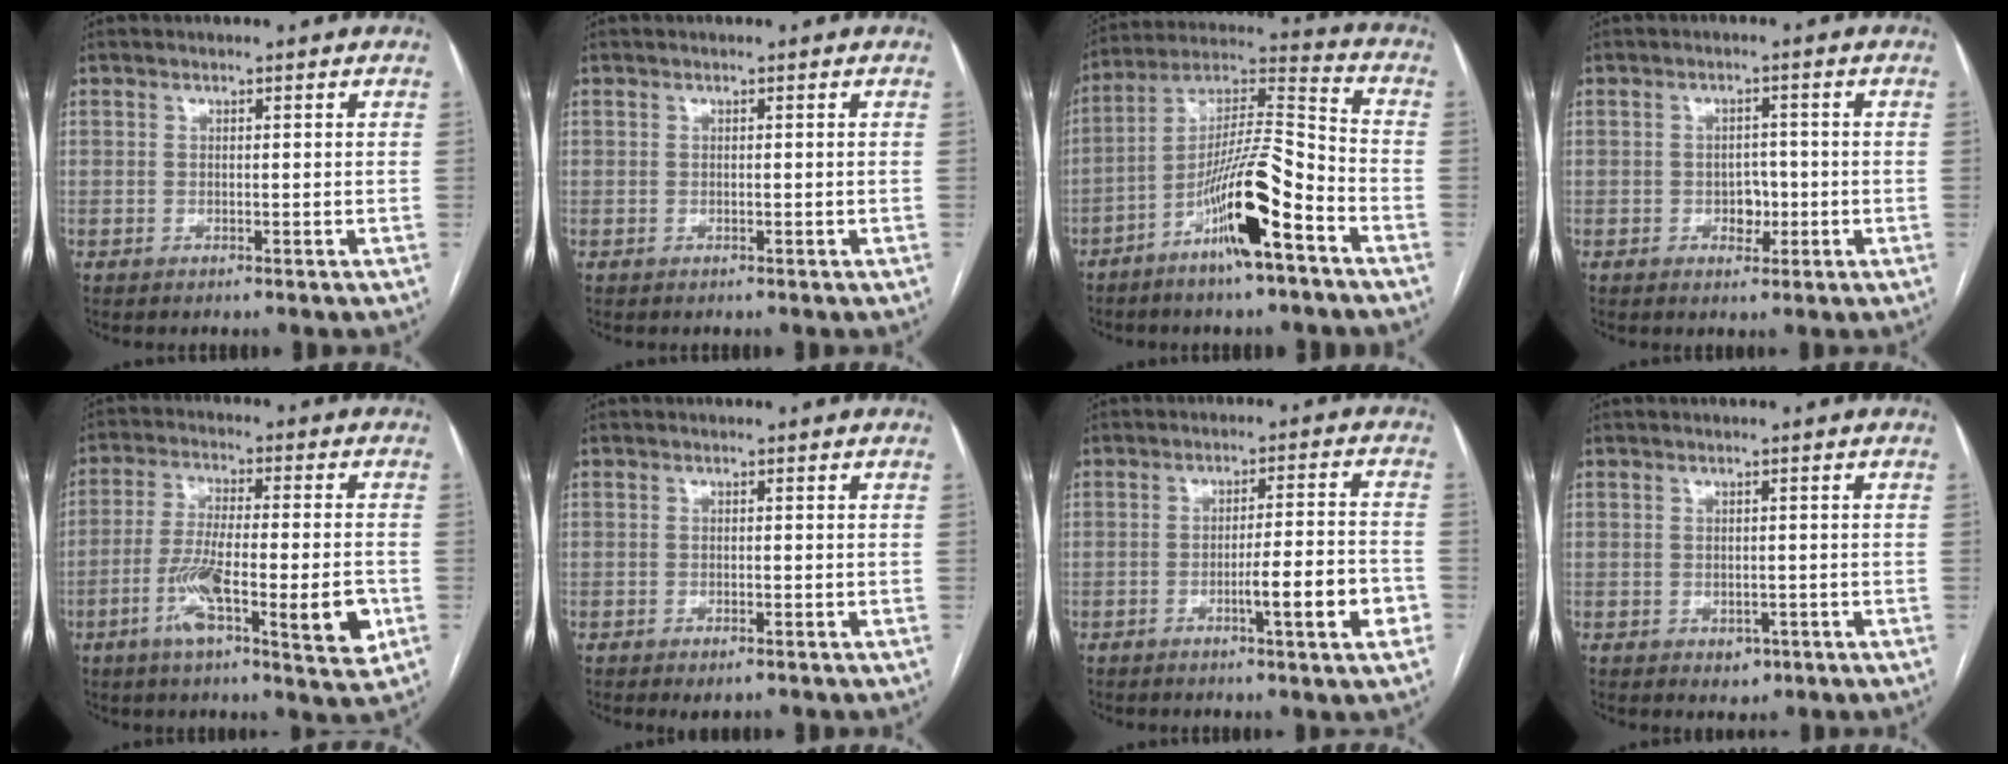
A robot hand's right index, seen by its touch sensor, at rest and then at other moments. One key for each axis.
{"total": 0.0}
{"total": 15.3, "fx": -7.8, "fy": 1.6, "fz": 13.1, "tx": -0.246, "ty": 0.001, "tz": -0.136}
{"total": 3.0, "fx": -0.8, "fy": 2.1, "fz": 2.1, "tx": -0.023, "ty": 0.007, "tz": -0.006}
{"total": 13.9, "fx": -4.6, "fy": 2.2, "fz": 13.0, "tx": -0.218, "ty": -0.004, "tz": -0.070}
{"total": 1.7, "fx": -1.0, "fy": 0.5, "fz": 1.2, "tx": -0.016, "ty": -0.003, "tz": -0.010}
{"total": 8.4, "fx": -3.2, "fy": 0.2, "fz": 7.7, "tx": -0.109, "ty": 0.004, "tz": -0.044}
{"total": 2.2, "fx": -0.8, "fy": 1.7, "fz": 1.1, "tx": -0.008, "ty": 0.001, "tz": -0.002}